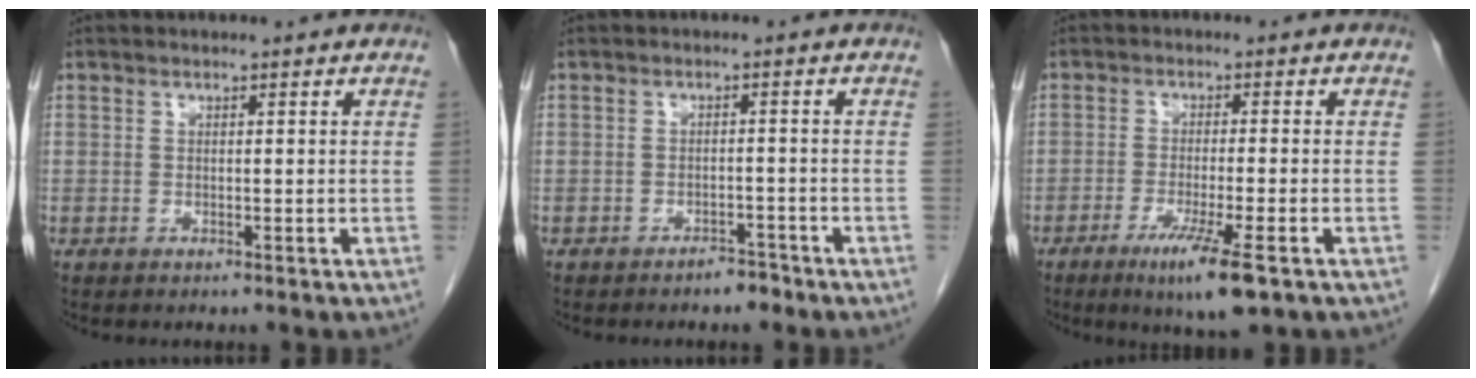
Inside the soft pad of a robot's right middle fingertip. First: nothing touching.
{"total": 1.9, "force": [-1.6, 0.6, 0.6], "torque": [-0.013, -0.001, -0.021]}
{"total": 7.4, "force": [-4.1, 0.0, 6.2], "torque": [-0.114, -0.024, -0.067]}